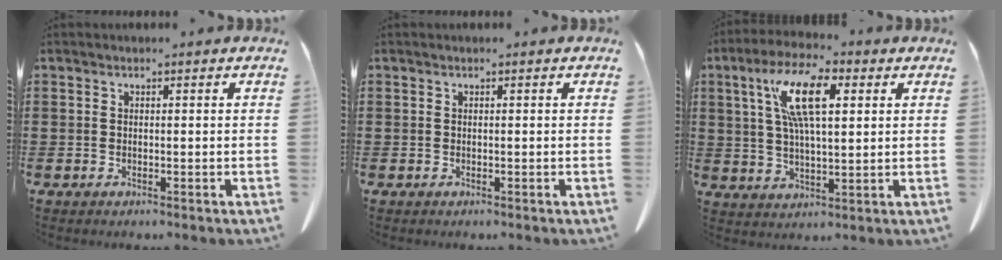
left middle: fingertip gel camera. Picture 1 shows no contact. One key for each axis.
{"total": 0.0}
{"total": 11.4, "fx": 4.2, "fy": 3.8, "fz": 9.9, "tx": -0.213, "ty": 0.009, "tz": 0.069}